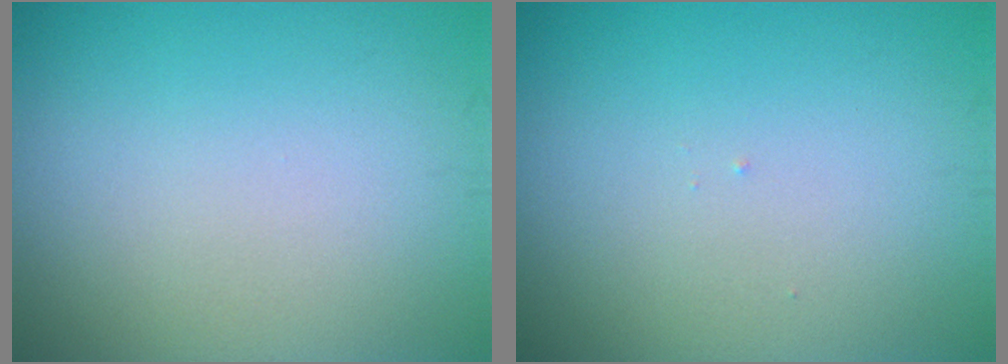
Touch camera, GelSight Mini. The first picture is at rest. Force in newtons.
{"total": 0.0}